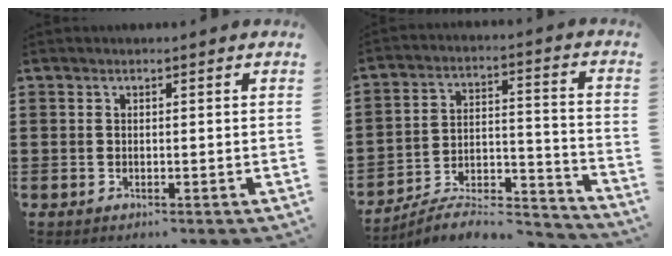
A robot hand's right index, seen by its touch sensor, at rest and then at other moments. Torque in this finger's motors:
{"motor_torque": [-1.09, 1.05, -1.05, -0.16]}